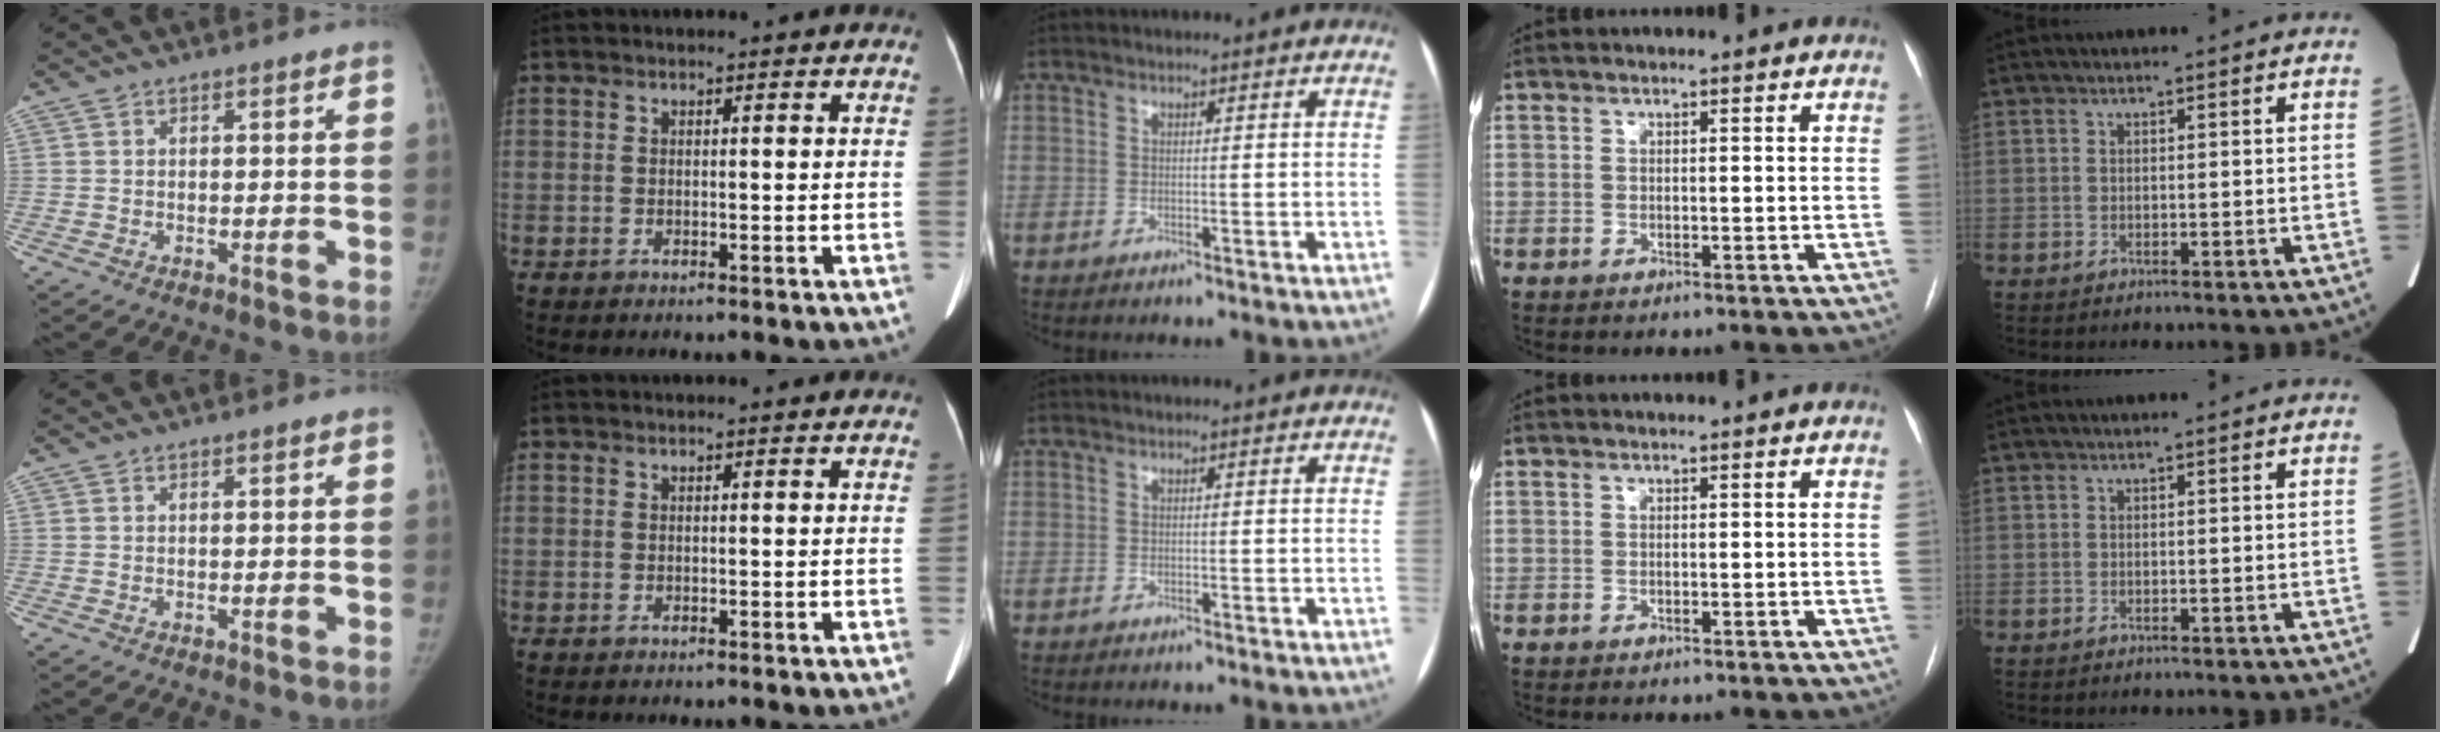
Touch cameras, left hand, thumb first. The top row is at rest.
{}